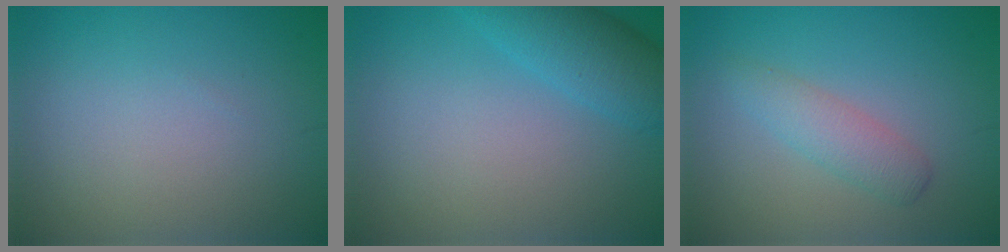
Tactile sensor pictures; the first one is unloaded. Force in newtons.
{"total": 4.4, "press": 4.4, "slide": 0.2}
{"total": 2.4, "press": 2.4, "slide": 0.1}